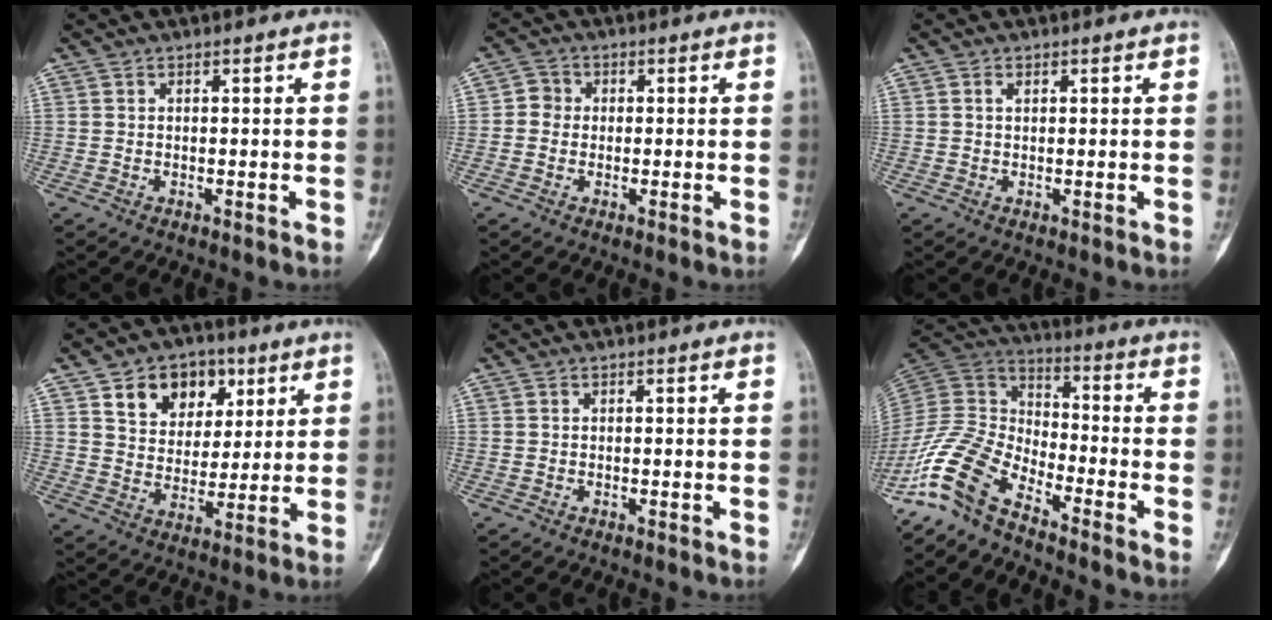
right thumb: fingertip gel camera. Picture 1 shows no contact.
{"total": 3.1, "force": [-0.2, 3.0, 1.0], "torque": [0.004, 0.009, -0.012]}
{"total": 1.0, "force": [0.4, 0.6, 0.7], "torque": [-0.012, 0.001, 0.007]}
{"total": 12.4, "force": [5.8, 9.1, 6.1], "torque": [-0.055, -0.020, 0.099]}
{"total": 0.0}
{"total": 12.1, "force": [-9.3, 4.3, 6.5], "torque": [-0.138, 0.077, -0.197]}